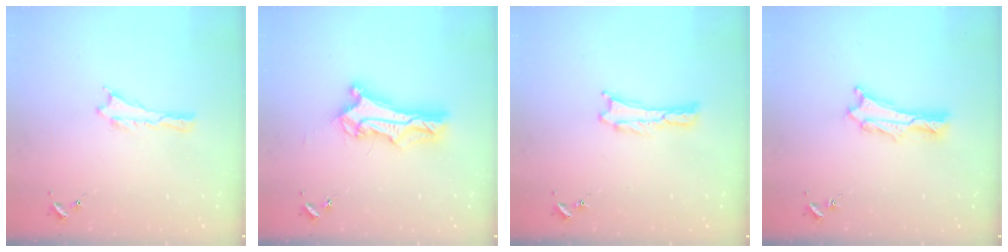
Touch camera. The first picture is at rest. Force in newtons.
{"total": 8.8, "press": 8.7, "slide": 0.7}
{"total": 0.0}
{"total": 1.5, "press": 1.4, "slide": 0.2}